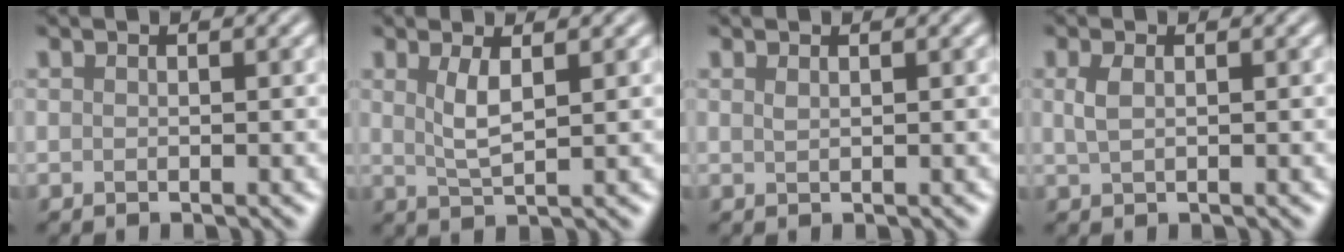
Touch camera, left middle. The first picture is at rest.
{"total": 2.5, "force": [1.0, 0.7, 2.2], "torque": [-0.046, -0.004, 0.021]}
{"total": 0.6, "force": [0.4, 0.2, 0.3], "torque": [-0.005, 0.000, 0.009]}
{"total": 1.4, "force": [0.5, 0.7, 1.2], "torque": [-0.029, 0.000, 0.011]}